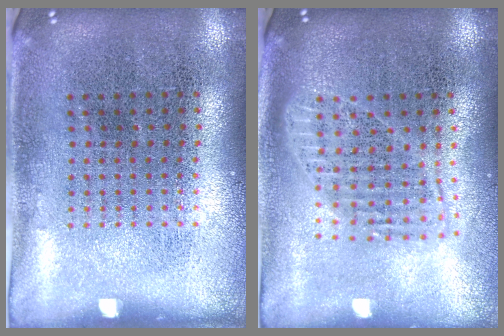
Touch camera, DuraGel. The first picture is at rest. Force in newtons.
{"total": 1.8, "press": 1.5, "slide": 0.9}